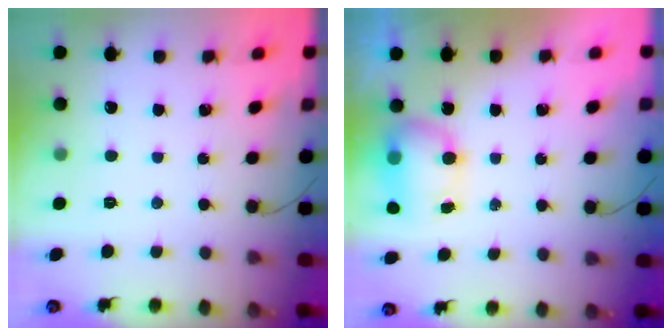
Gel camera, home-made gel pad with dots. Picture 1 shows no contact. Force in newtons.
{"total": 7.2, "press": 7.1, "slide": 1.3}